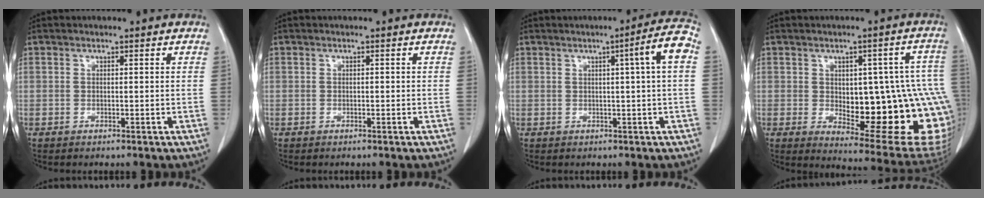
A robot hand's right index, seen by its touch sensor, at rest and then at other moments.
{"total": 0.0}
{"total": 5.4, "force": [0.9, -0.8, 5.3], "torque": [-0.073, 0.006, 0.013]}
{"total": 21.1, "force": [-2.4, 7.7, 19.5], "torque": [-0.170, 0.022, 0.003]}